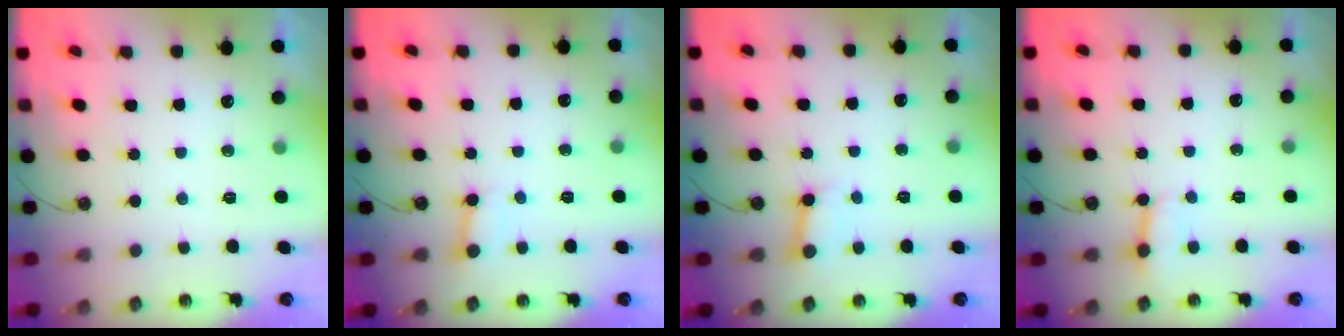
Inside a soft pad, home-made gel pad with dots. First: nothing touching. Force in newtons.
{"total": 2.5, "press": 2.5, "slide": 0.1}
{"total": 3.1, "press": 3.1, "slide": 0.1}
{"total": 3.6, "press": 3.6, "slide": 0.2}